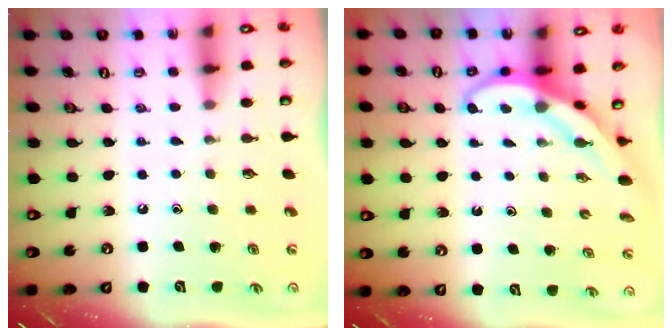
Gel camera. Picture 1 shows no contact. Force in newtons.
{"total": 4.0, "press": 4.0, "slide": 0.4}